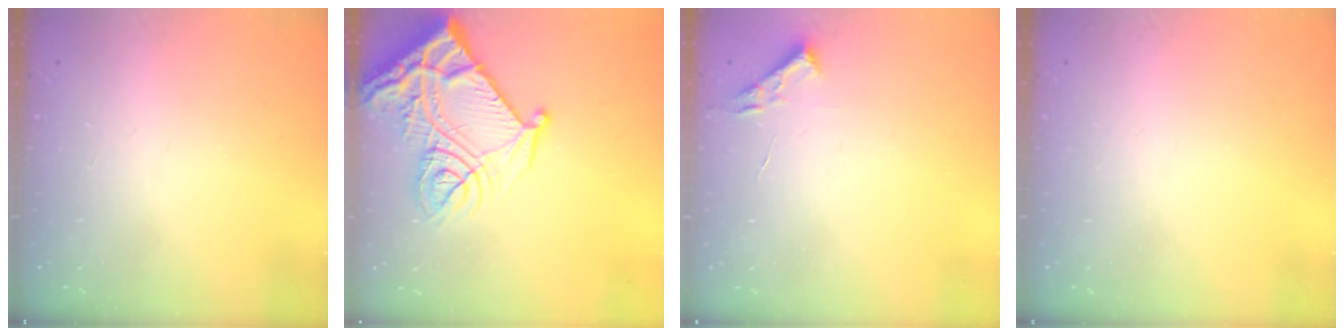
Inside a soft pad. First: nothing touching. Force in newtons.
{"total": 22.5, "press": 22.3, "slide": 2.7}
{"total": 2.7, "press": 2.7, "slide": 0.4}
{"total": 0.0}